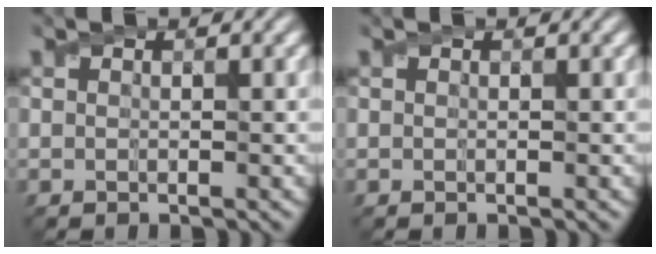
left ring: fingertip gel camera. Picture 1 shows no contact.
{"total": 0.0}